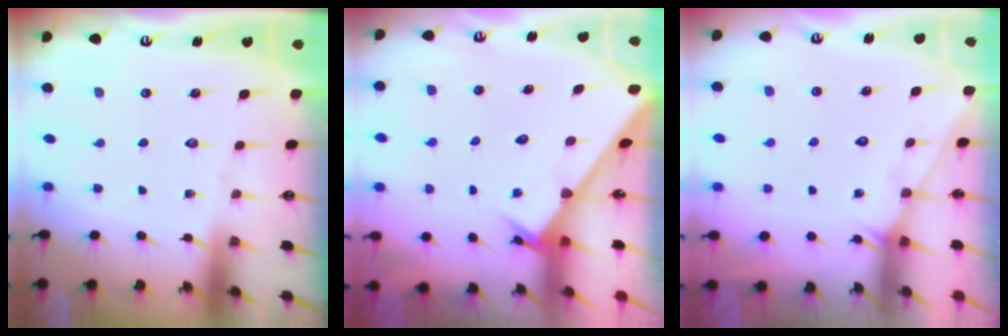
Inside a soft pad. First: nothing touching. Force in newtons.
{"total": 2.4, "press": 2.4, "slide": 0.2}
{"total": 1.8, "press": 1.8, "slide": 0.1}